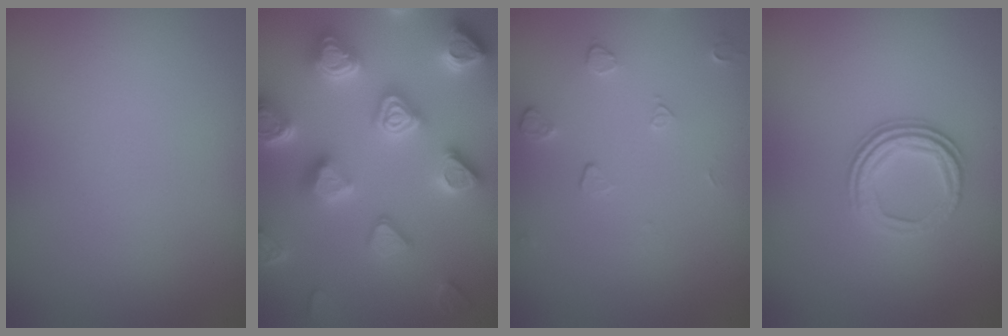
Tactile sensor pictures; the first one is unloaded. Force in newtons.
{"total": 7.3, "press": 7.1, "slide": 1.6}
{"total": 1.1, "press": 0.7, "slide": 0.9}
{"total": 3.2, "press": 2.4, "slide": 2.1}